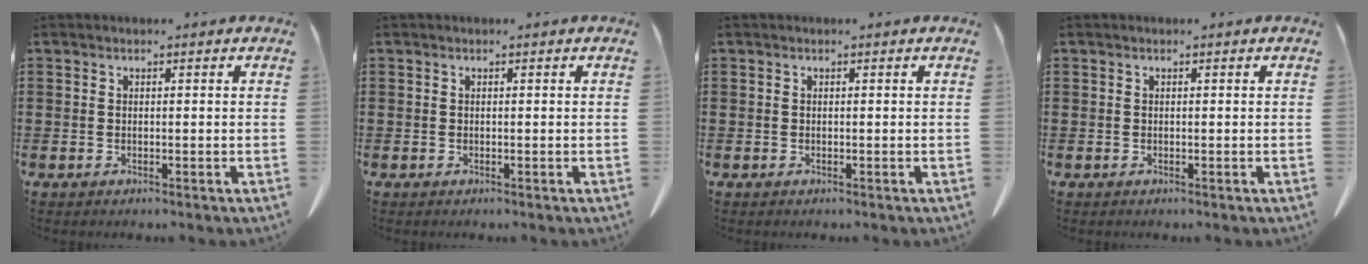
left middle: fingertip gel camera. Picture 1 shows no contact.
{"total": 0.0}
{"total": 0.0}
{"total": 0.0}